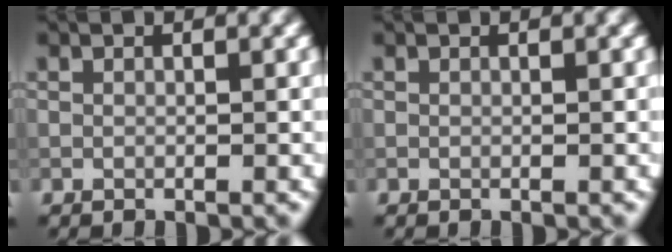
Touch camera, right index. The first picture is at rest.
{"total": 0.0}